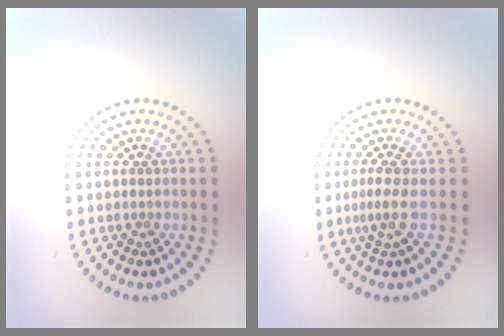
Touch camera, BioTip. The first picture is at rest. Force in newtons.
{"total": 2.1, "press": 1.4, "slide": 1.6}